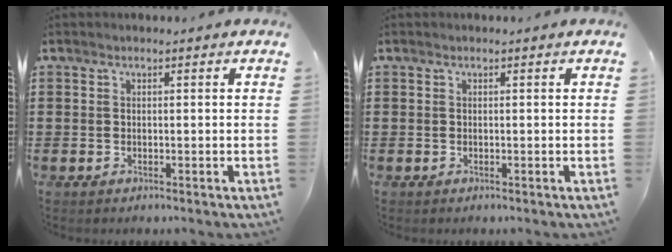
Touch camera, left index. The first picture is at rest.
{"total": 0.0}